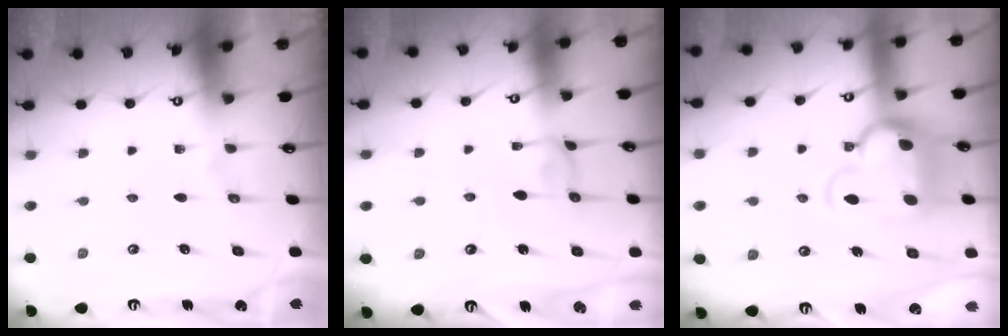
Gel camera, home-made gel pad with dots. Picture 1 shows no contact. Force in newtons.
{"total": 1.5, "press": 1.5, "slide": 0.2}
{"total": 6.4, "press": 6.2, "slide": 1.7}